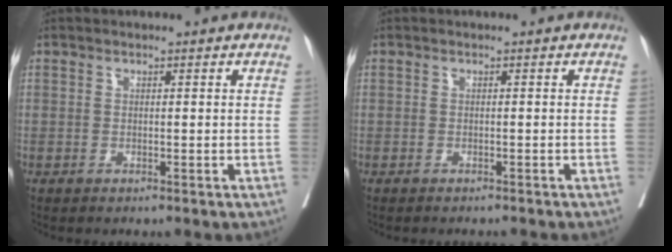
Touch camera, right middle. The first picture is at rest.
{"total": 3.3, "force": [-3.1, 0.4, 1.0], "torque": [-0.011, -0.005, -0.041]}